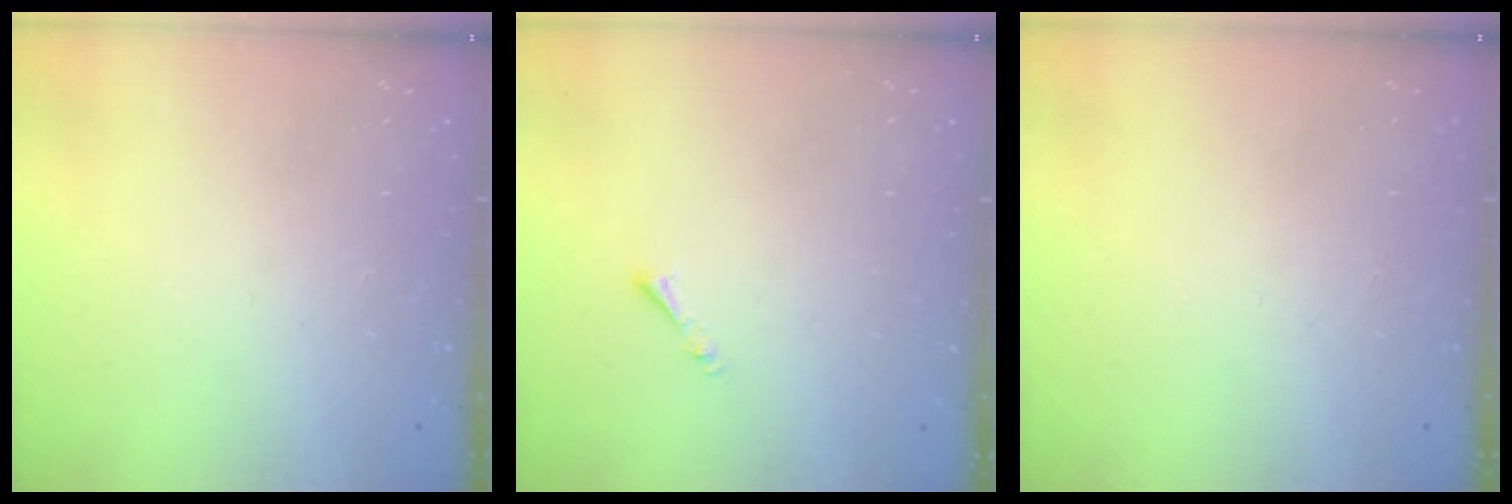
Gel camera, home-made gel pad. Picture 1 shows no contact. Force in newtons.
{"total": 0.8, "press": 0.7, "slide": 0.3}
{"total": 0.0}